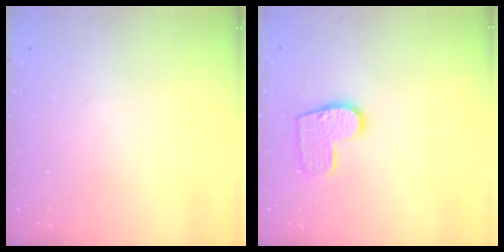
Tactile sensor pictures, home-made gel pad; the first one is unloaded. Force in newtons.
{"total": 10.2, "press": 10.2, "slide": 0.2}